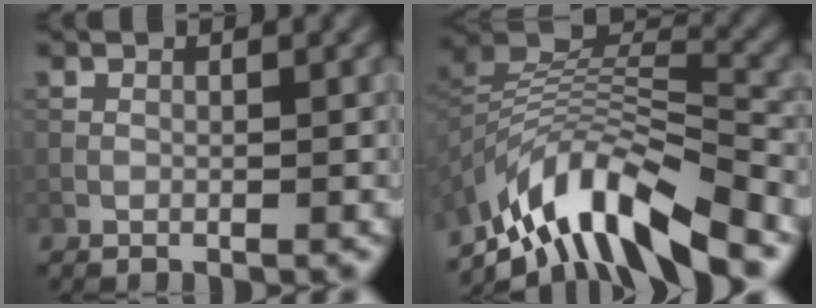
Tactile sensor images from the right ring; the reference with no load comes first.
{"total": 10.2, "force": [-7.0, 3.6, 6.5], "torque": [-0.112, 0.007, -0.131]}